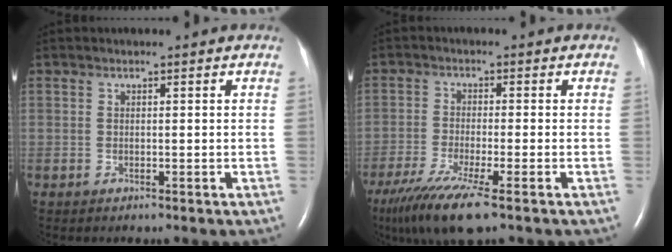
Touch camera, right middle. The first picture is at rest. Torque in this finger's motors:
{"motor_torque": [0.88, -0.83, 0.43, 0.07]}